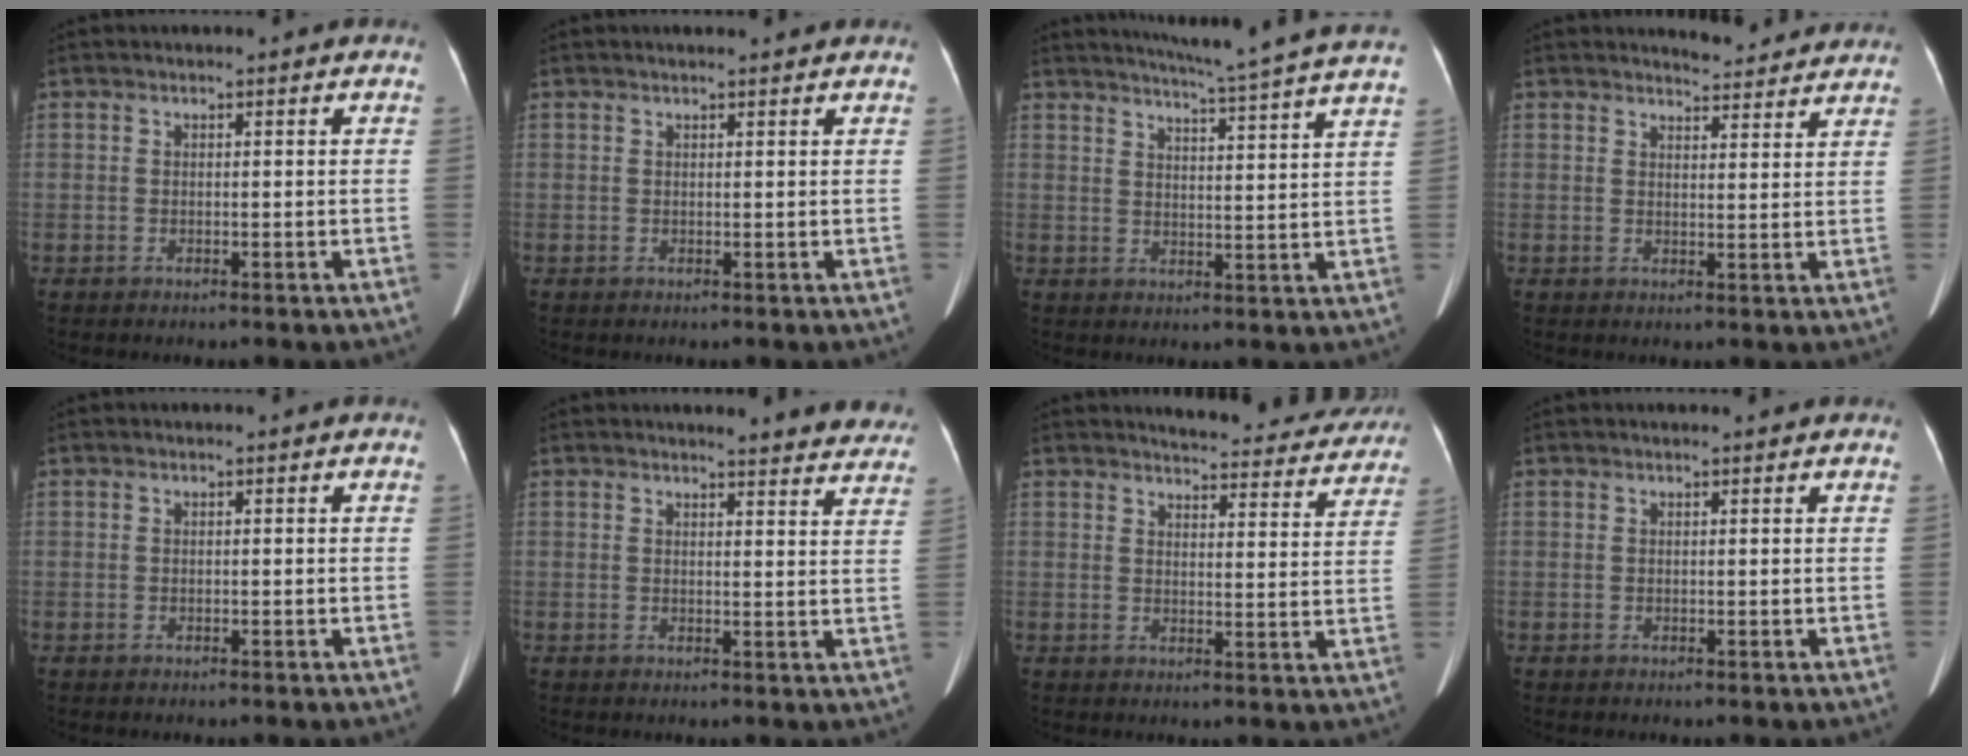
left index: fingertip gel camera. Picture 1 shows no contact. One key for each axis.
{"total": 2.5, "fx": 2.4, "fy": 0.2, "fz": 0.9, "tx": -0.011, "ty": 0.012, "tz": 0.029}
{"total": 16.4, "fx": 14.8, "fy": -1.9, "fz": 6.8, "tx": -0.114, "ty": -0.041, "tz": 0.178}
{"total": 6.1, "fx": 5.9, "fy": 1.0, "fz": 0.8, "tx": -0.010, "ty": 0.004, "tz": 0.064}
{"total": 0.0}
{"total": 12.3, "fx": 11.9, "fy": 1.7, "fz": 2.9, "tx": -0.004, "ty": -0.046, "tz": 0.104}
{"total": 16.6, "fx": 15.9, "fy": 3.1, "fz": 3.7, "tx": -0.020, "ty": -0.037, "tz": 0.169}
{"total": 1.3, "fx": 1.2, "fy": 0.1, "fz": 0.5, "tx": -0.008, "ty": 0.011, "tz": 0.016}